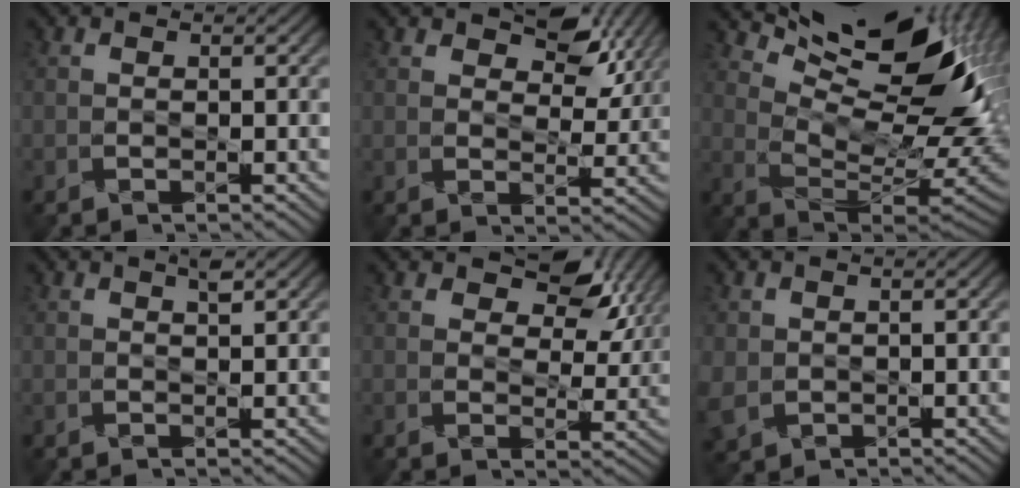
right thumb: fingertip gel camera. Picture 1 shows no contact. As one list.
[{"total": 6.3, "force": [4.2, 3.0, 3.5], "torque": [-0.058, -0.005, 0.061]}, {"total": 15.8, "force": [8.7, 5.7, 11.8], "torque": [-0.187, 0.005, 0.146]}, {"total": 1.2, "force": [1.1, -0.1, 0.5], "torque": [-0.014, 0.001, 0.017]}, {"total": 7.4, "force": [4.6, 3.8, 4.4], "torque": [-0.068, -0.003, 0.066]}, {"total": 2.9, "force": [0.1, 2.7, 1.1], "torque": [-0.049, -0.013, -0.002]}]